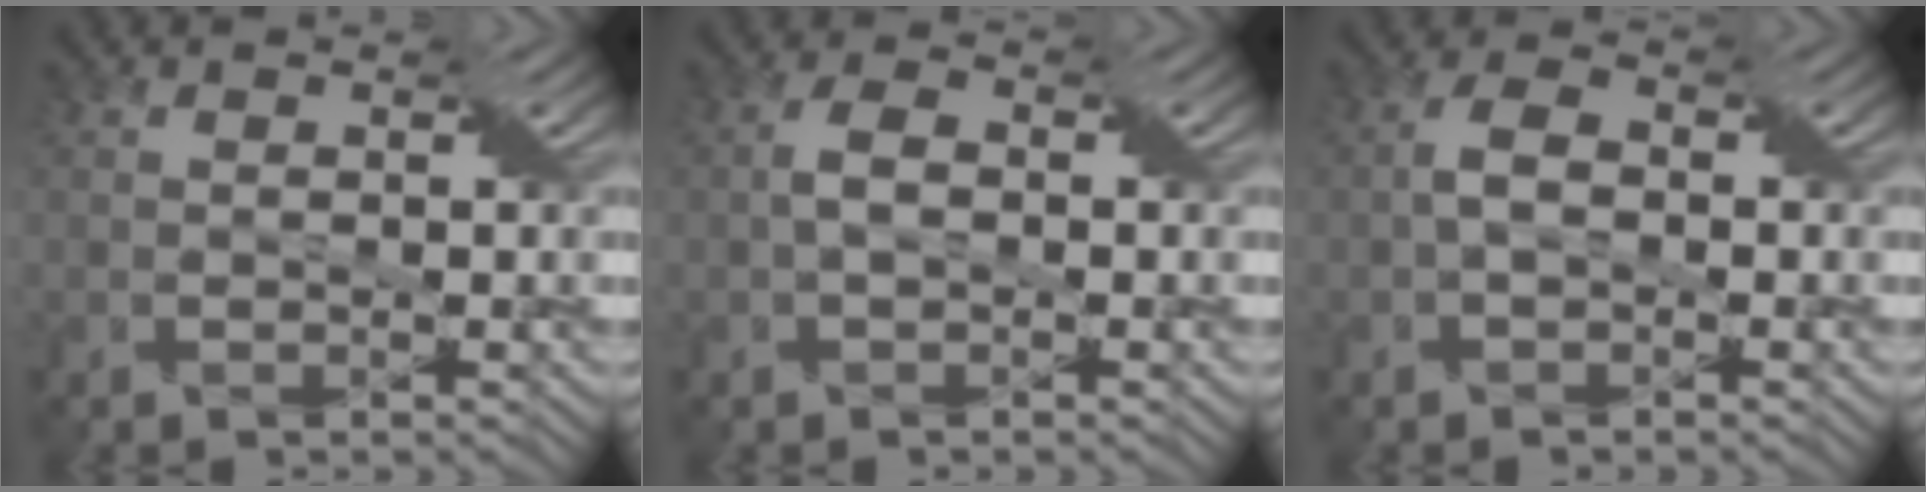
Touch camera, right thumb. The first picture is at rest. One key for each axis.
{"total": 2.4, "fx": -0.2, "fy": 1.4, "fz": 1.9, "tx": -0.044, "ty": 0.007, "tz": -0.007}
{"total": 2.7, "fx": -0.4, "fy": 1.5, "fz": 2.1, "tx": -0.048, "ty": 0.008, "tz": -0.012}